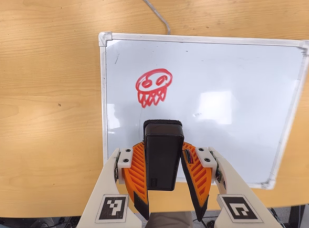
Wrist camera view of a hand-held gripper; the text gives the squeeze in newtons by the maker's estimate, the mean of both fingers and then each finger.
{"total": 6.4, "left": 4.9, "right": 7.9}